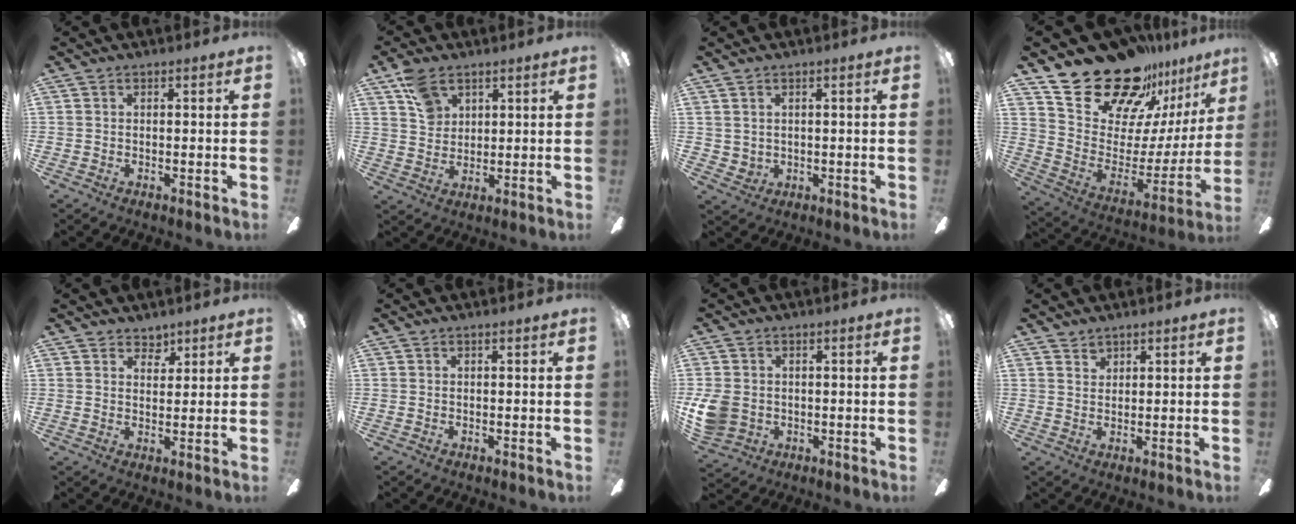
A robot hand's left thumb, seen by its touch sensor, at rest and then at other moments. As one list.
[{"total": 7.5, "force": [4.8, 4.7, 3.3], "torque": [-0.059, -0.010, 0.090]}, {"total": 5.8, "force": [1.9, 5.4, 1.1], "torque": [-0.065, -0.018, 0.043]}, {"total": 26.7, "force": [20.5, 12.7, 11.3], "torque": [-0.181, -0.140, 0.382]}, {"total": 3.7, "force": [3.1, 2.0, 0.6], "torque": [-0.005, -0.014, 0.056]}, {"total": 0.0}, {"total": 8.3, "force": [-0.8, 6.9, 4.4], "torque": [-0.110, 0.009, -0.012]}, {"total": 1.9, "force": [1.6, 0.9, 0.1], "torque": [0.004, -0.008, 0.031]}]